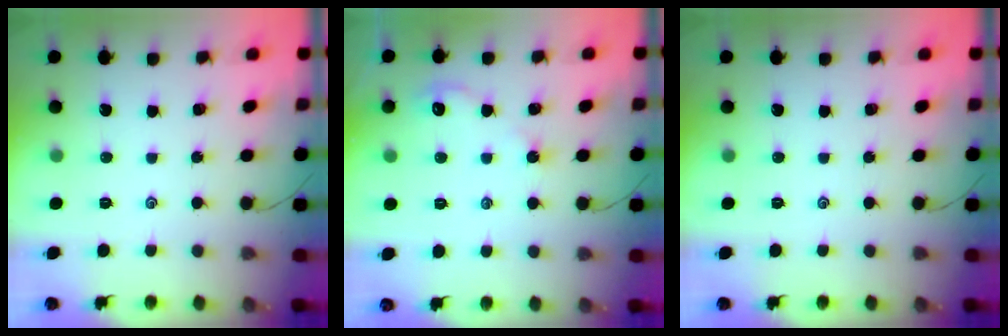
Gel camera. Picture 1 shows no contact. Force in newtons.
{"total": 2.5, "press": 2.5, "slide": 0.4}
{"total": 0.0}